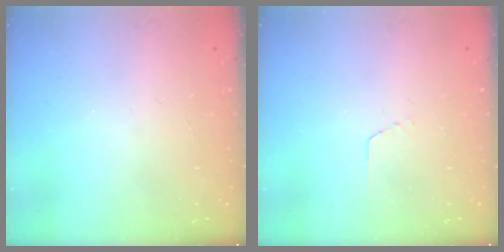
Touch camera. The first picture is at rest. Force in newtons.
{"total": 2.9, "press": 2.9, "slide": 0.2}